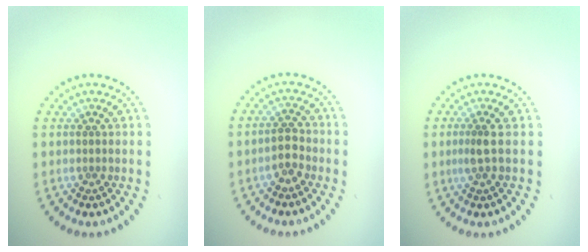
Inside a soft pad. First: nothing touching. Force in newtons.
{"total": 2.0, "press": 1.9, "slide": 0.7}
{"total": 1.5, "press": 1.2, "slide": 1.0}